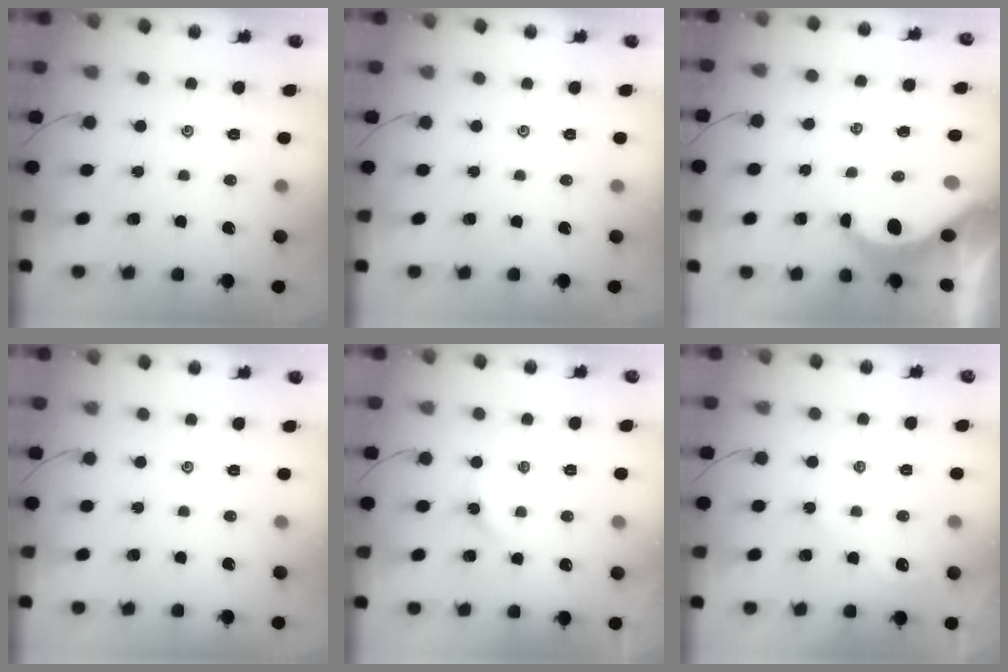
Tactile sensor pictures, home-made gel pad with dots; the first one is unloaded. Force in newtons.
{"total": 0.0}
{"total": 6.6, "press": 6.6, "slide": 0.8}
{"total": 0.0}
{"total": 2.8, "press": 2.8, "slide": 0.4}
{"total": 2.3, "press": 2.3, "slide": 0.2}